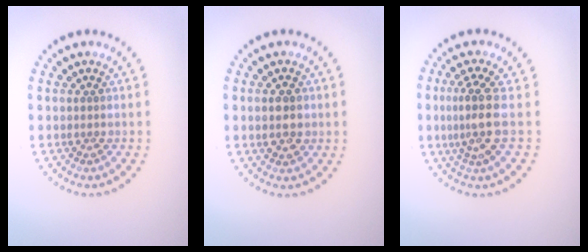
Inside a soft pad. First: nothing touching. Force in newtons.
{"total": 2.1, "press": 2.1, "slide": 0.3}
{"total": 3.2, "press": 2.6, "slide": 1.9}